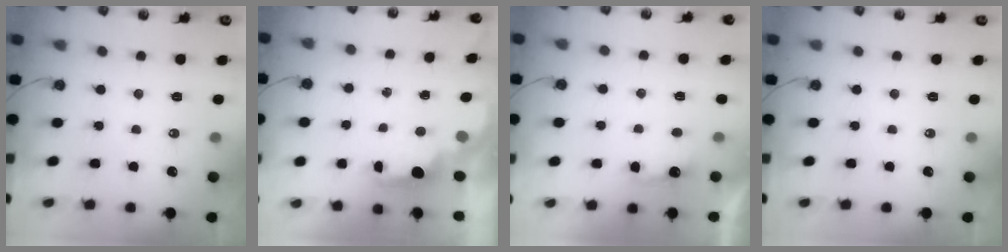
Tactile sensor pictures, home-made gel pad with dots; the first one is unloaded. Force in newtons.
{"total": 1.8, "press": 1.7, "slide": 0.7}
{"total": 2.9, "press": 2.7, "slide": 1.0}
{"total": 0.0}